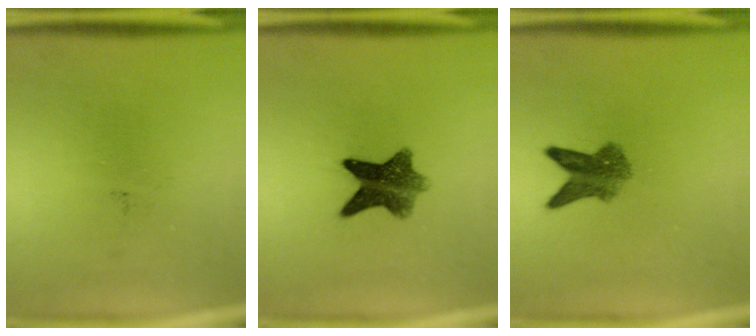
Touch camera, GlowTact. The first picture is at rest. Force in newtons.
{"total": 8.1}
{"total": 4.9}